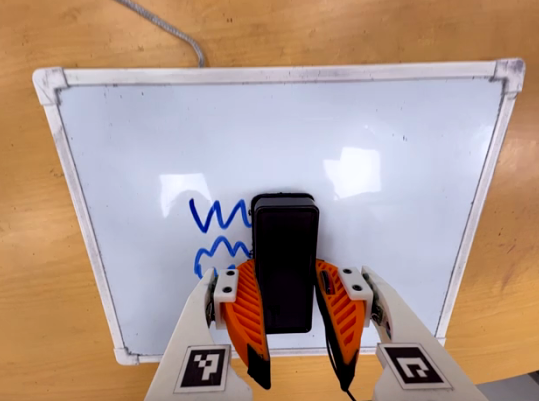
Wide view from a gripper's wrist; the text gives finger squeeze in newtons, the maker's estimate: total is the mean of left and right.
{"total": 12.0, "left": 11.8, "right": 12.2}